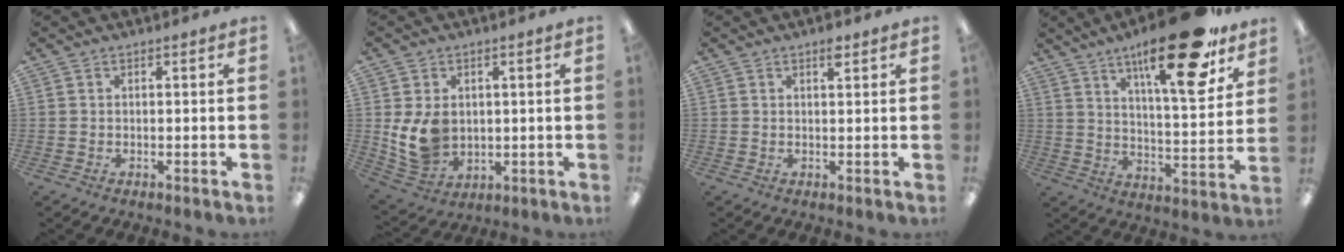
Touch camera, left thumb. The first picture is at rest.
{"total": 9.4, "force": [0.9, 7.8, 5.3], "torque": [-0.113, 0.000, 0.021]}
{"total": 2.3, "force": [1.6, 0.7, 1.5], "torque": [-0.018, -0.005, 0.024]}
{"total": 22.5, "force": [14.6, 5.8, 16.1], "torque": [-0.237, -0.086, 0.225]}